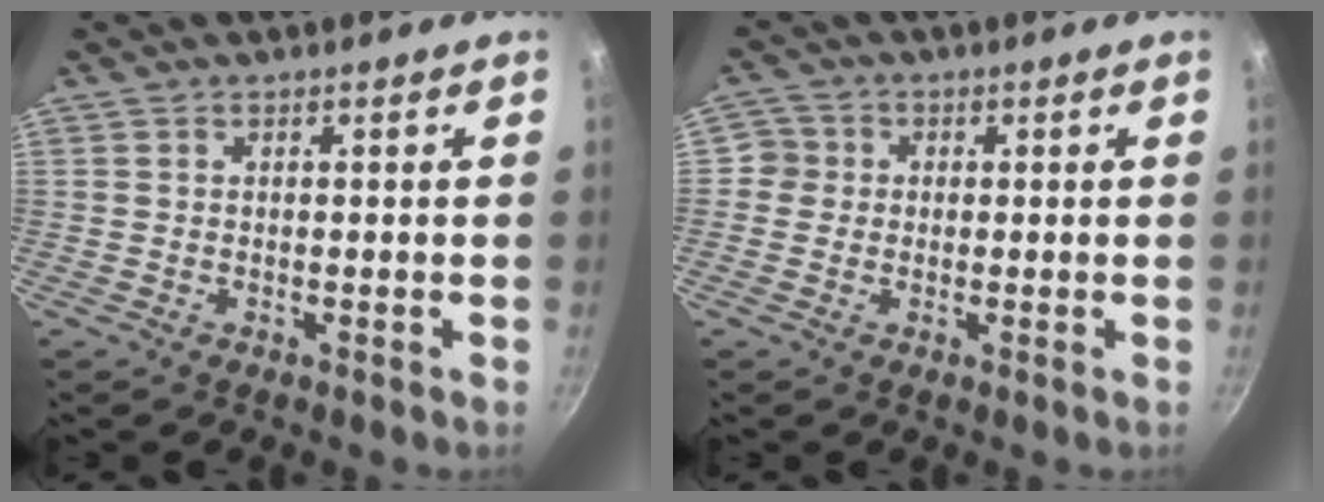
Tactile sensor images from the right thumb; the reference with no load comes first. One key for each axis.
{"total": 2.7, "fx": -0.3, "fy": 2.7, "fz": 0.4, "tx": 0.016, "ty": 0.008, "tz": -0.012}